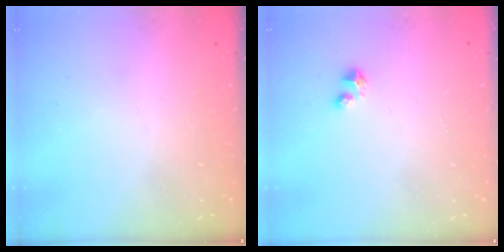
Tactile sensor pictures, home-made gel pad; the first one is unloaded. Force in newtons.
{"total": 2.8, "press": 2.8, "slide": 0.1}